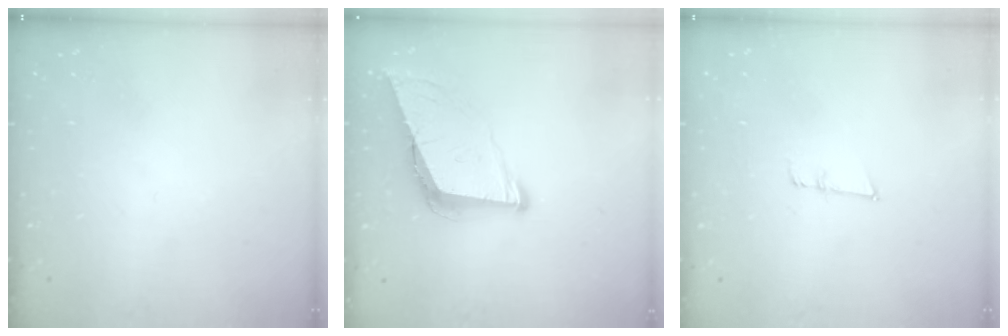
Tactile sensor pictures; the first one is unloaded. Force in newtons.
{"total": 9.3, "press": 8.7, "slide": 3.2}
{"total": 6.0, "press": 5.6, "slide": 2.1}